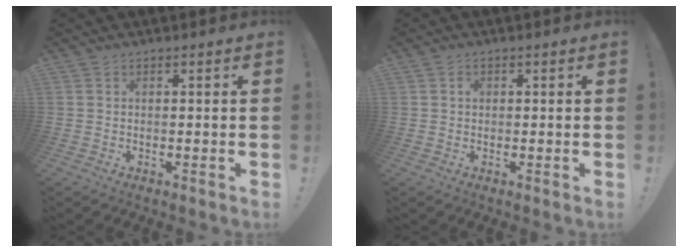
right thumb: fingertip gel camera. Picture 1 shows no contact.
{"total": 0.9, "force": [-0.1, 0.8, 0.4], "torque": [0.000, 0.001, -0.004]}